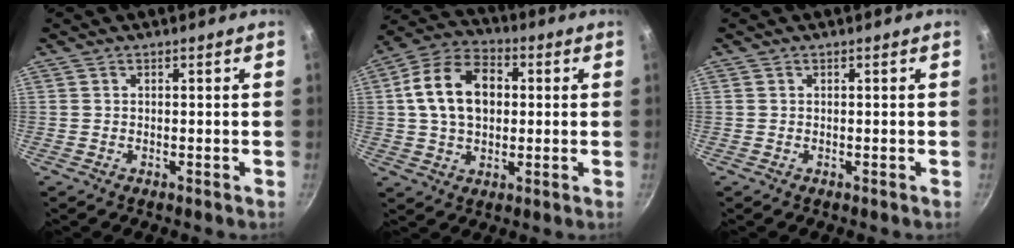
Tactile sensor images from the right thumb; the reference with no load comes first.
{"total": 14.1, "force": [1.9, 9.8, 10.0], "torque": [-0.151, 0.020, 0.020]}
{"total": 0.0}